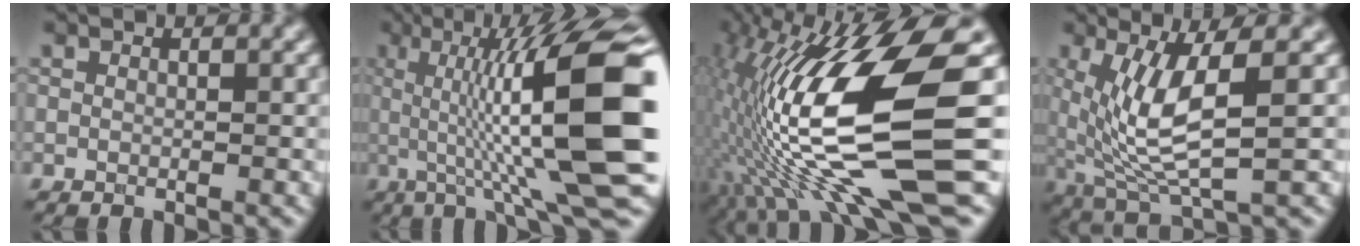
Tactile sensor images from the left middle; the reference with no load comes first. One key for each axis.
{"total": 15.1, "fx": 0.5, "fy": 3.2, "fz": 14.8, "tx": -0.211, "ty": 0.017, "tz": 0.008}
{"total": 14.5, "fx": -1.8, "fy": 3.3, "fz": 14.0, "tx": -0.272, "ty": 0.007, "tz": -0.016}
{"total": 6.9, "fx": 0.8, "fy": 1.8, "fz": 6.6, "tx": -0.145, "ty": -0.012, "tz": 0.028}